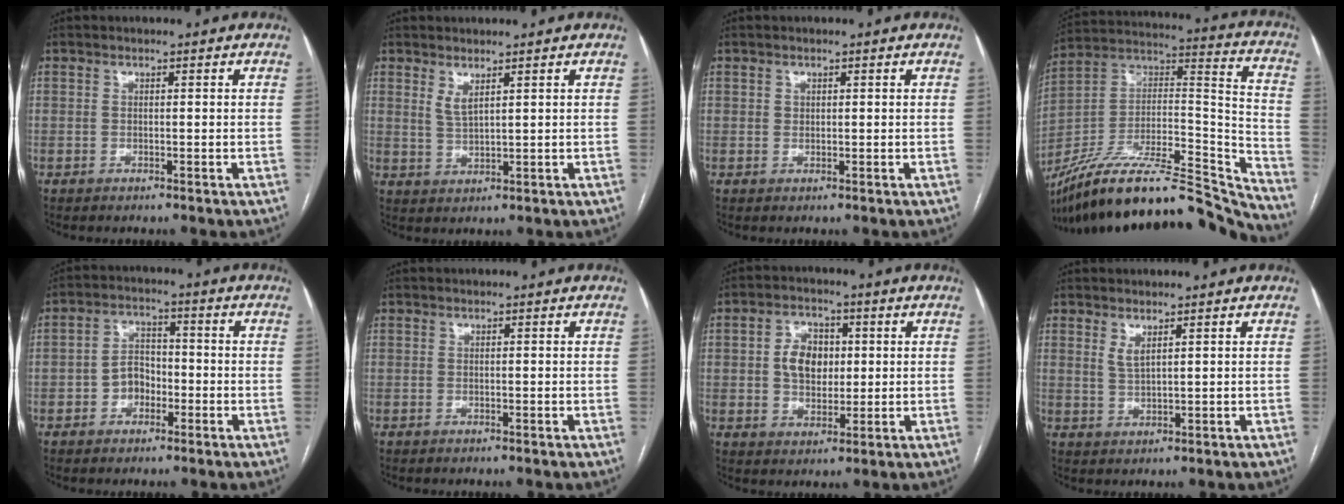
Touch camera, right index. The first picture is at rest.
{"total": 2.3, "force": [1.6, 0.3, 1.7], "torque": [-0.039, -0.009, 0.036]}
{"total": 0.6, "force": [0.3, 0.6, 0.2], "torque": [0.002, 0.000, 0.003]}
{"total": 31.6, "force": [-28.3, 4.3, 13.3], "torque": [-0.172, 0.011, -0.439]}
{"total": 5.0, "force": [-1.7, 3.7, 2.9], "torque": [-0.052, 0.019, -0.030]}
{"total": 0.0}
{"total": 6.7, "force": [1.0, 4.8, 4.5], "torque": [-0.084, 0.014, 0.022]}
{"total": 2.0, "force": [1.3, 0.3, 1.4], "torque": [-0.031, -0.008, 0.030]}